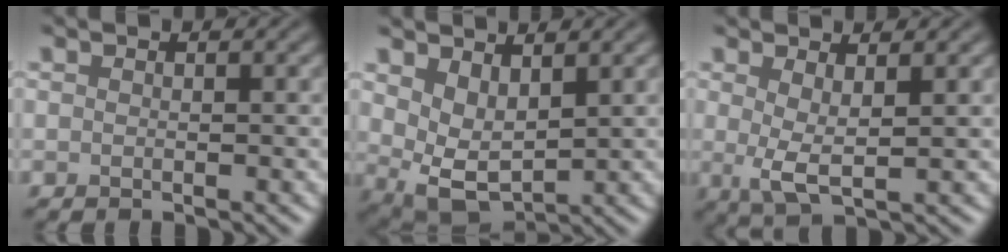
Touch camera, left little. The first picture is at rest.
{"total": 4.3, "force": [1.6, 2.4, 3.1], "torque": [-0.072, -0.015, 0.040]}
{"total": 2.9, "force": [0.8, 0.8, 2.7], "torque": [-0.051, -0.007, 0.016]}